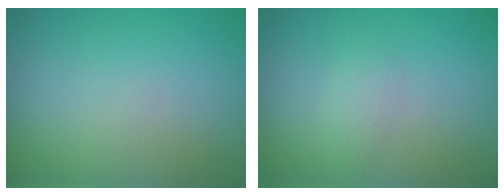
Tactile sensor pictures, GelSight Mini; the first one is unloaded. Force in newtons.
{"total": 1.3, "press": 1.3, "slide": 0.0}